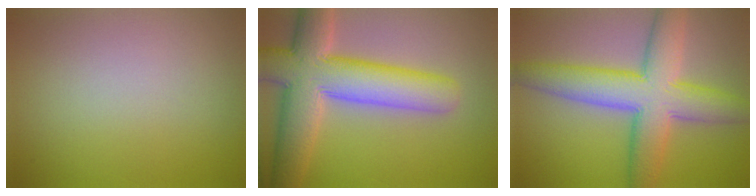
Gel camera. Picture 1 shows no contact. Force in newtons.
{"total": 10.3, "press": 10.3, "slide": 0.7}
{"total": 8.9, "press": 8.9, "slide": 0.6}